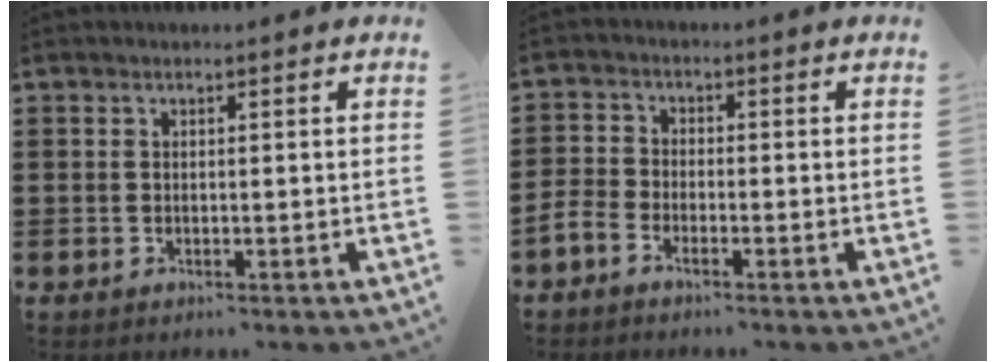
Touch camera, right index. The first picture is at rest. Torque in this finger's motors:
{"motor_torque": [1.10, 1.03, 0.02, -0.04]}